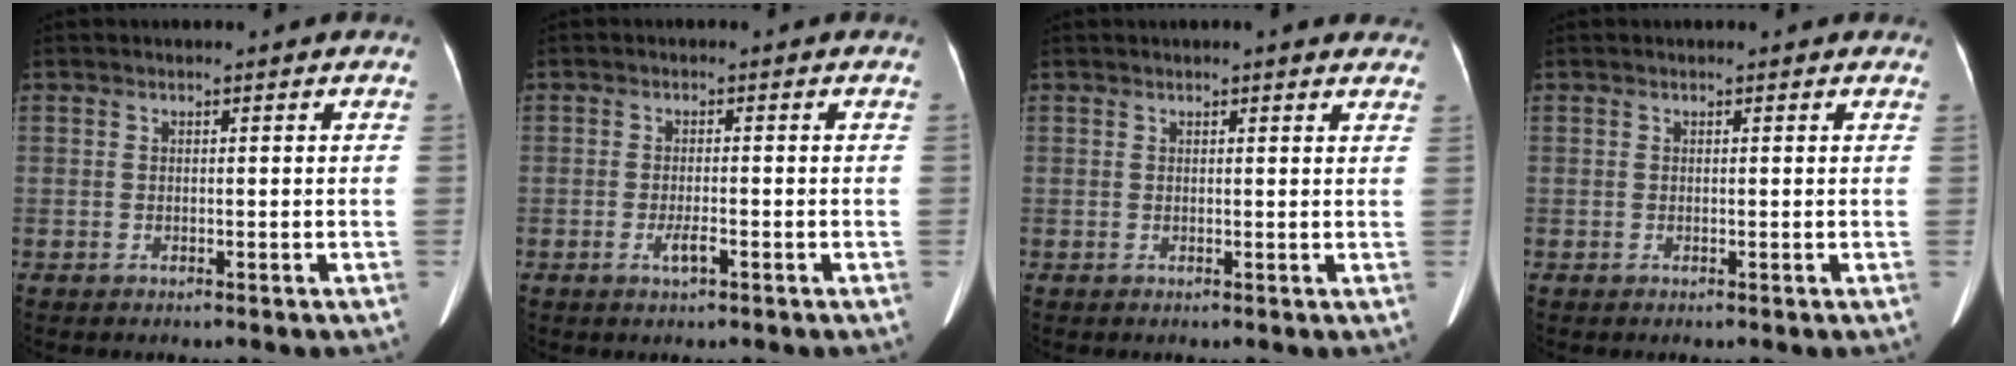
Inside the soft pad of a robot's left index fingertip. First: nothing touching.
{"total": 2.0, "force": [-1.0, 0.3, 1.7], "torque": [-0.036, -0.002, -0.017]}
{"total": 4.8, "force": [4.2, 1.0, 2.1], "torque": [-0.014, 0.010, 0.035]}
{"total": 1.2, "force": [1.1, 0.5, 0.3], "torque": [-0.007, 0.003, 0.003]}